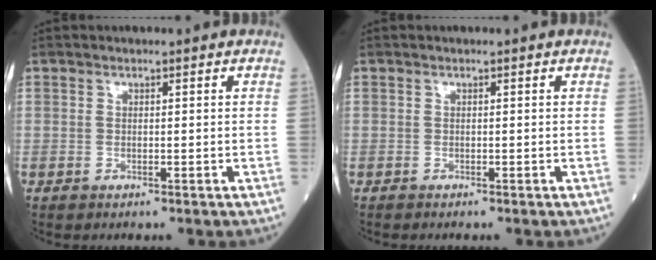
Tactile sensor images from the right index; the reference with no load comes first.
{"total": 0.0}